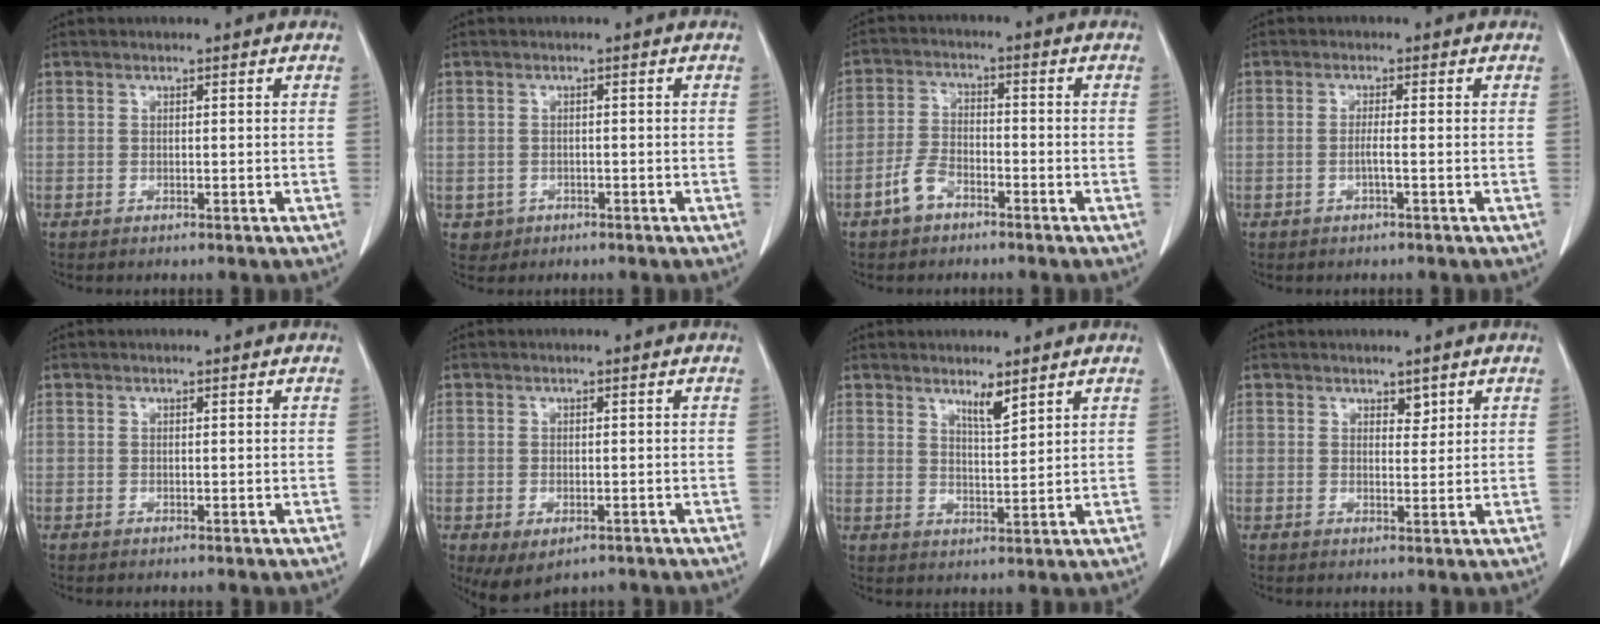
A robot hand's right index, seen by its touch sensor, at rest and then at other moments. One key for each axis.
{"total": 2.2, "fx": -0.9, "fy": 2.0, "fz": 0.1, "tx": 0.003, "ty": 0.007, "tz": -0.011}
{"total": 4.9, "fx": -3.1, "fy": 2.7, "fz": 2.7, "tx": -0.063, "ty": 0.009, "tz": -0.060}
{"total": 1.6, "fx": -0.5, "fy": -0.2, "fz": 1.5, "tx": -0.027, "ty": 0.000, "tz": -0.011}
{"total": 0.0}
{"total": 4.9, "fx": -2.7, "fy": 2.7, "fz": 3.0, "tx": -0.050, "ty": -0.009, "tz": -0.033}
{"total": 3.4, "fx": 2.6, "fy": 0.4, "fz": 2.2, "tx": -0.039, "ty": -0.009, "tz": 0.048}
{"total": 1.6, "fx": 1.1, "fy": 0.9, "fz": 0.8, "tx": -0.007, "ty": -0.005, "tz": 0.018}